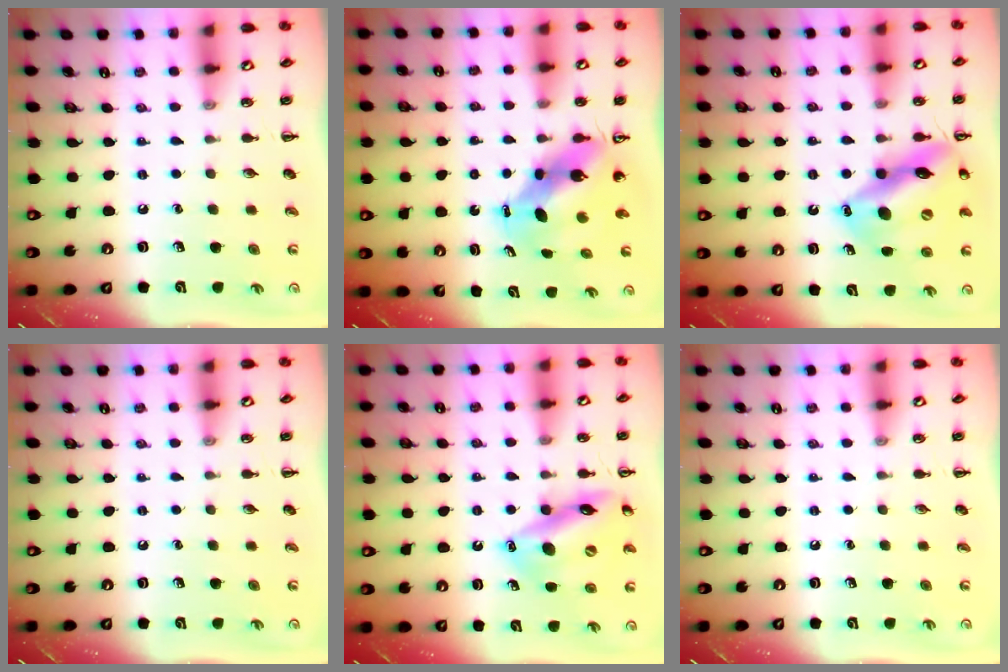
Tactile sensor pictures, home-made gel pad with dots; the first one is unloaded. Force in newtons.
{"total": 8.1, "press": 7.8, "slide": 2.3}
{"total": 16.5, "press": 16.3, "slide": 2.7}
{"total": 0.0}
{"total": 16.0, "press": 15.4, "slide": 4.0}
{"total": 0.0}